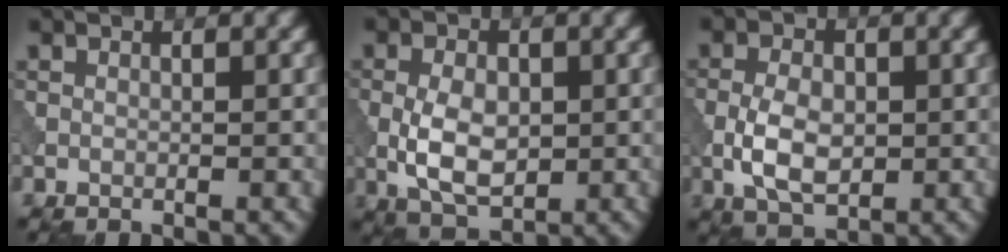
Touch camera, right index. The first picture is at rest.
{"total": 5.1, "force": [-0.5, 3.0, 4.1], "torque": [-0.081, -0.002, -0.011]}
{"total": 4.6, "force": [-0.8, 2.7, 3.6], "torque": [-0.073, -0.002, -0.018]}